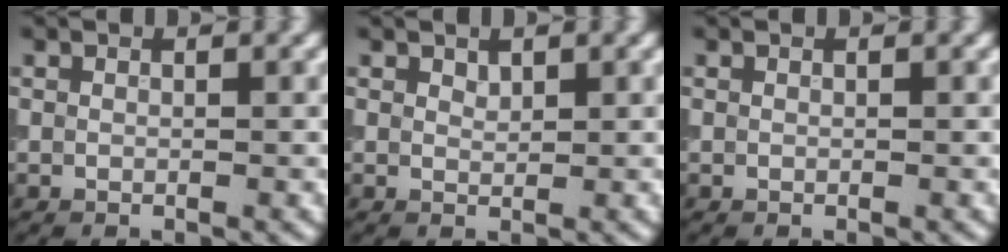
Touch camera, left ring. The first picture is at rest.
{"total": 0.7, "force": [0.6, 0.3, 0.2], "torque": [-0.003, -0.001, 0.013]}
{"total": 0.0}